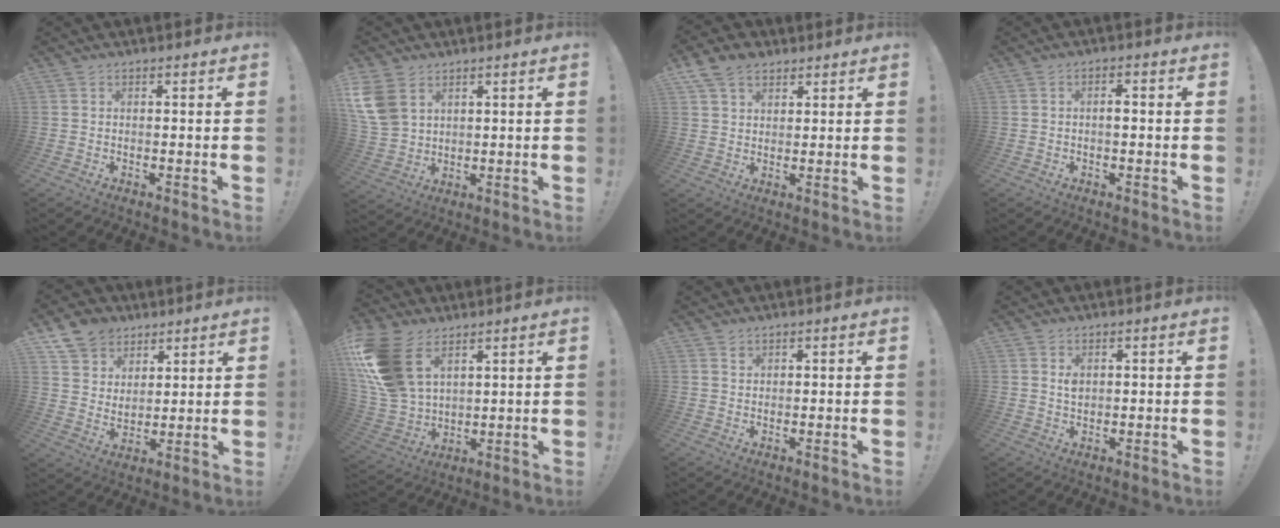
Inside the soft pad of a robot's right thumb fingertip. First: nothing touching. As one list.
[{"total": 9.3, "force": [4.8, 6.2, 5.0], "torque": [-0.107, -0.015, 0.100]}, {"total": 7.7, "force": [4.8, 5.1, 3.3], "torque": [-0.062, -0.012, 0.095]}, {"total": 1.8, "force": [-0.5, 0.6, 1.6], "torque": [-0.024, 0.003, -0.011]}, {"total": 9.8, "force": [6.9, 6.8, 1.9], "torque": [-0.039, -0.048, 0.138]}, {"total": 18.7, "force": [8.4, 12.0, 11.6], "torque": [-0.258, -0.037, 0.161]}, {"total": 1.2, "force": [1.0, 0.6, 0.2], "torque": [0.007, -0.007, 0.016]}, {"total": 2.0, "force": [1.0, 1.2, 1.3], "torque": [-0.017, -0.004, 0.015]}]